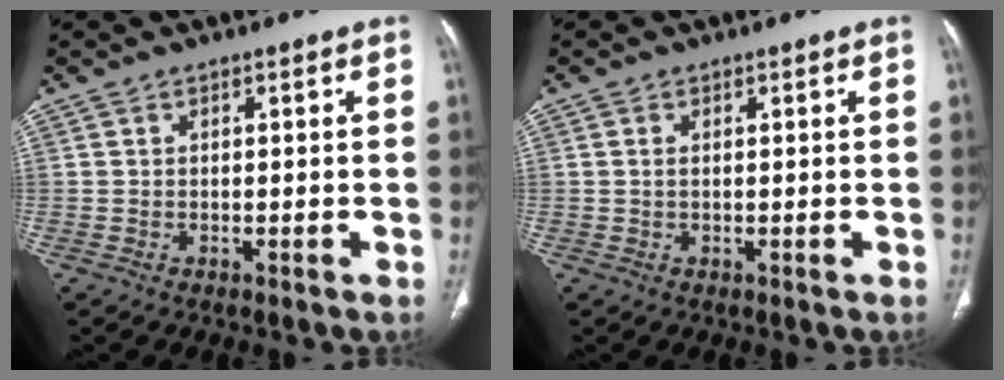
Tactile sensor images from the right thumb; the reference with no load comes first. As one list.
[{"total": 0.8, "force": [0.2, 0.4, 0.7], "torque": [-0.019, 0.002, 0.005]}]